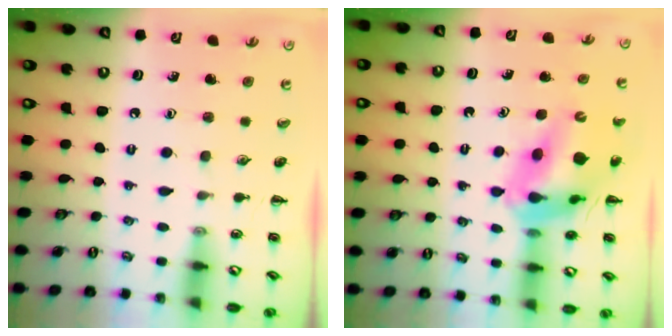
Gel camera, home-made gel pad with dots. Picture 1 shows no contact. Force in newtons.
{"total": 10.4, "press": 9.8, "slide": 3.3}